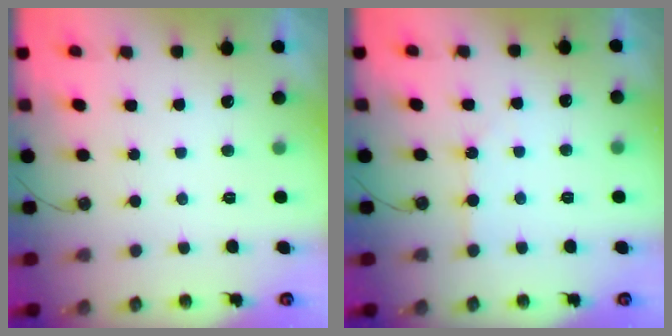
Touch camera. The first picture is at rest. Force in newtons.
{"total": 2.3, "press": 2.3, "slide": 0.4}